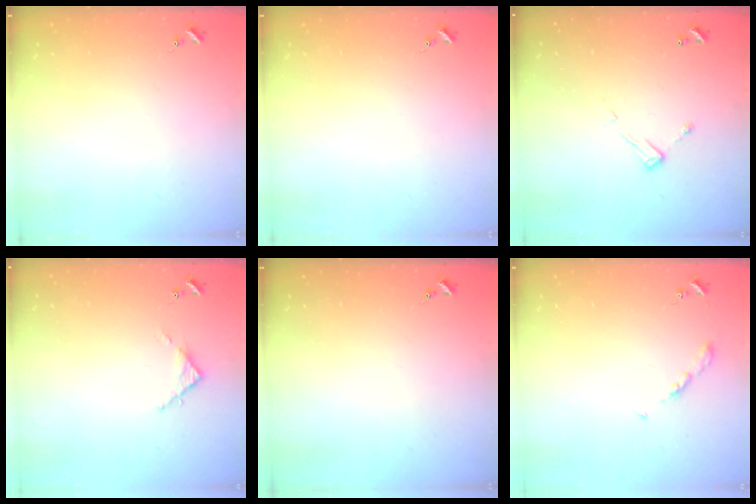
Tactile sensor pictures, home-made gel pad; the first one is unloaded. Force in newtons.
{"total": 0.0}
{"total": 7.3, "press": 7.3, "slide": 0.4}
{"total": 3.3, "press": 3.2, "slide": 0.3}
{"total": 0.0}
{"total": 3.5, "press": 3.5, "slide": 0.4}